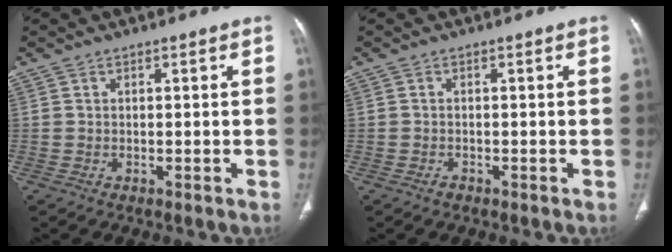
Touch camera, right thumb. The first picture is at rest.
{"total": 0.6, "force": [-0.5, 0.3, 0.2], "torque": [-0.005, 0.000, -0.010]}